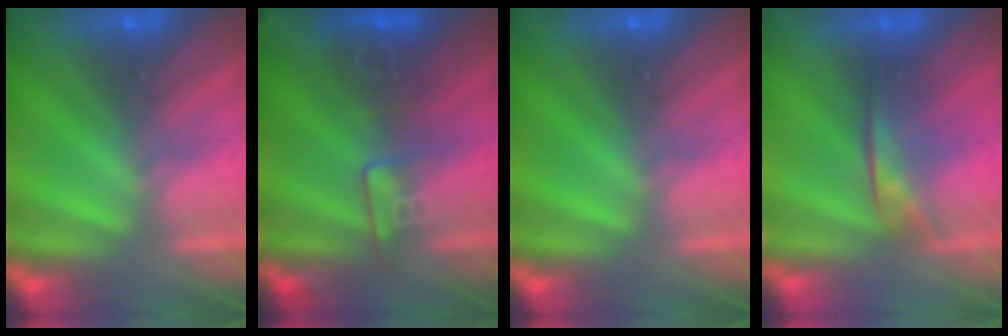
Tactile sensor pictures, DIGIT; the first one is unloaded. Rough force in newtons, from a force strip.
{"total": 2.4}
{"total": 0.0}
{"total": 1.8}